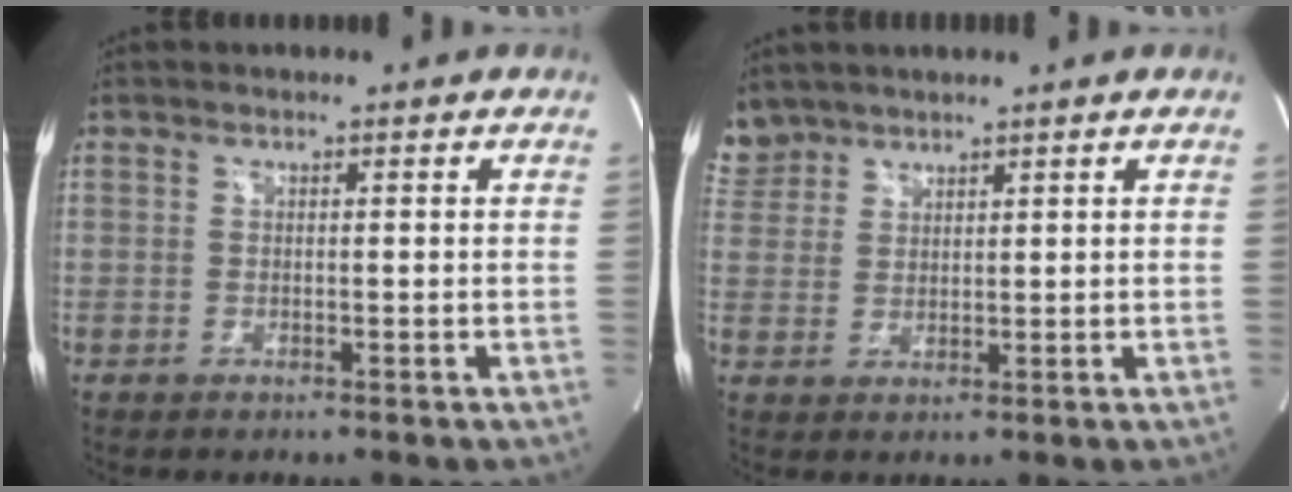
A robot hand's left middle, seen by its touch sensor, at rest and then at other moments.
{"total": 4.6, "force": [4.1, 2.1, -0.2], "torque": [0.002, 0.013, 0.090]}